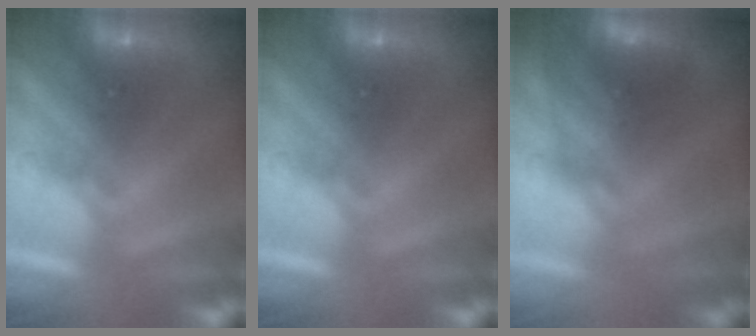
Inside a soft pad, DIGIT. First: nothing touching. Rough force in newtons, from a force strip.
{"total": 0.0}
{"total": 2.2}